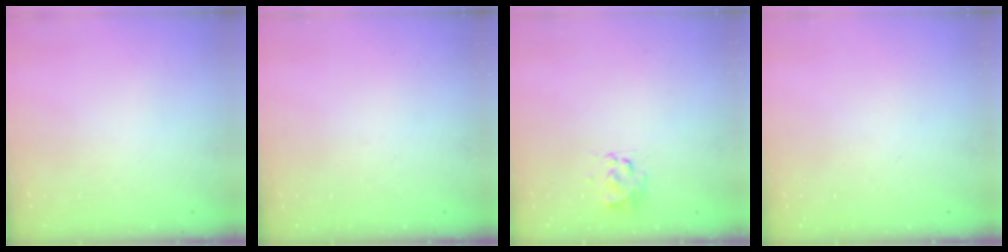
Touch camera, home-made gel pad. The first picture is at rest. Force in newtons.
{"total": 0.0}
{"total": 3.6, "press": 3.6, "slide": 0.6}
{"total": 0.0}